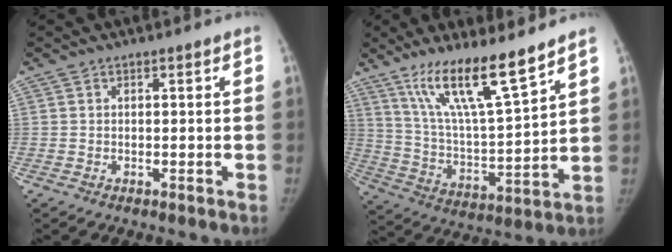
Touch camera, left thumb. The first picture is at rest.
{"total": 16.0, "force": [11.5, 2.1, 11.0], "torque": [-0.186, -0.069, 0.219]}